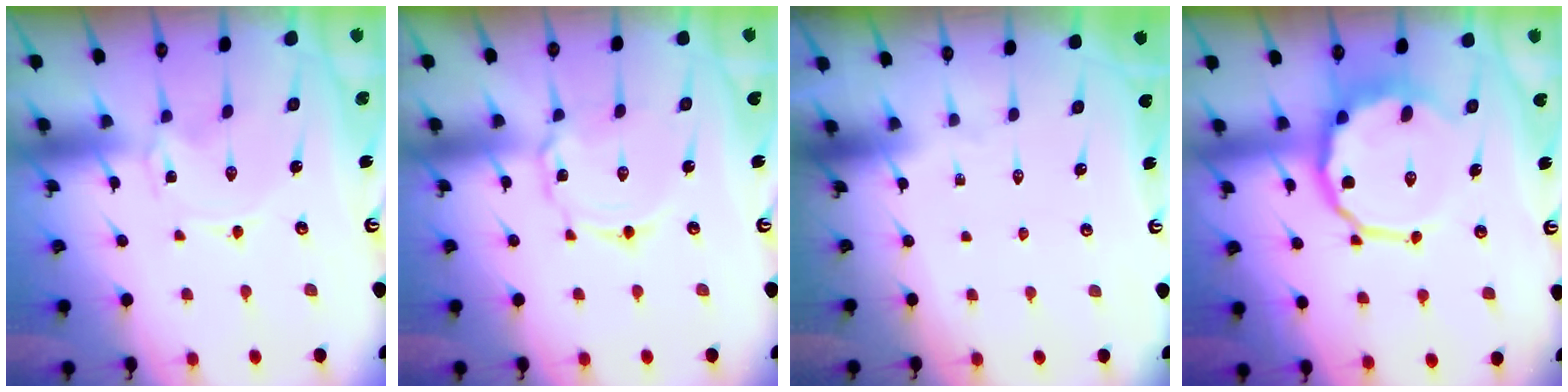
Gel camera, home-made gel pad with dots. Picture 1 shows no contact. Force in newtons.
{"total": 3.6, "press": 3.6, "slide": 0.4}
{"total": 0.0}
{"total": 10.7, "press": 10.1, "slide": 3.5}